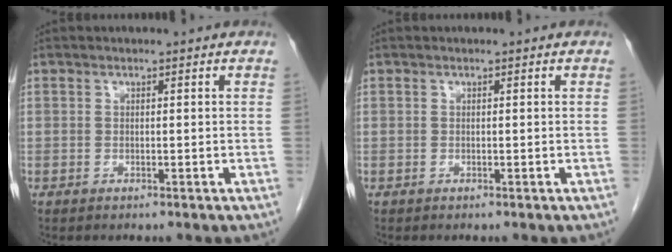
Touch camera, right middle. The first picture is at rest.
{"total": 0.0}